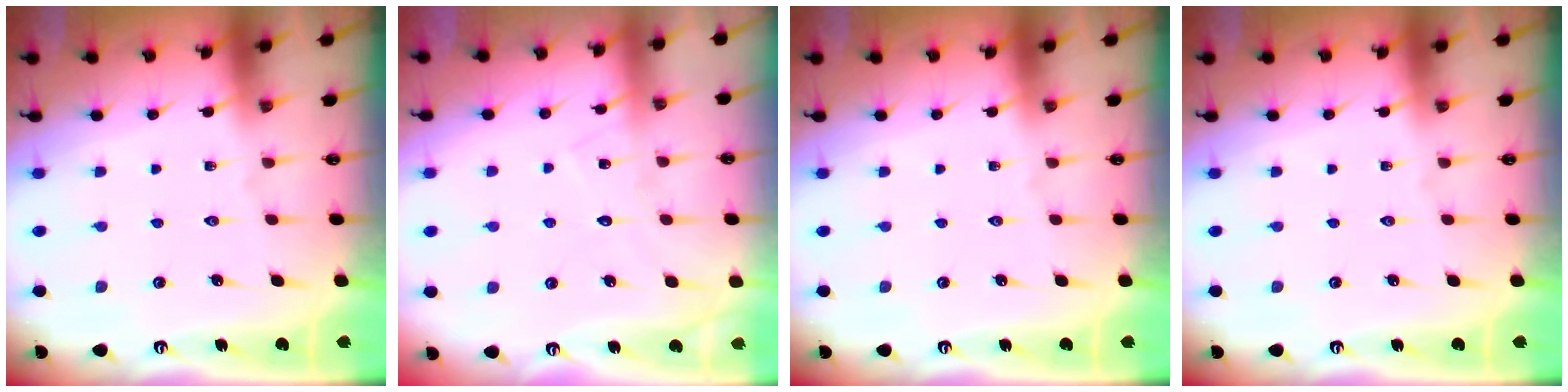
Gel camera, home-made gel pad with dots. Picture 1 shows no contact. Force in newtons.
{"total": 6.8, "press": 6.8, "slide": 0.4}
{"total": 0.0}
{"total": 0.0}